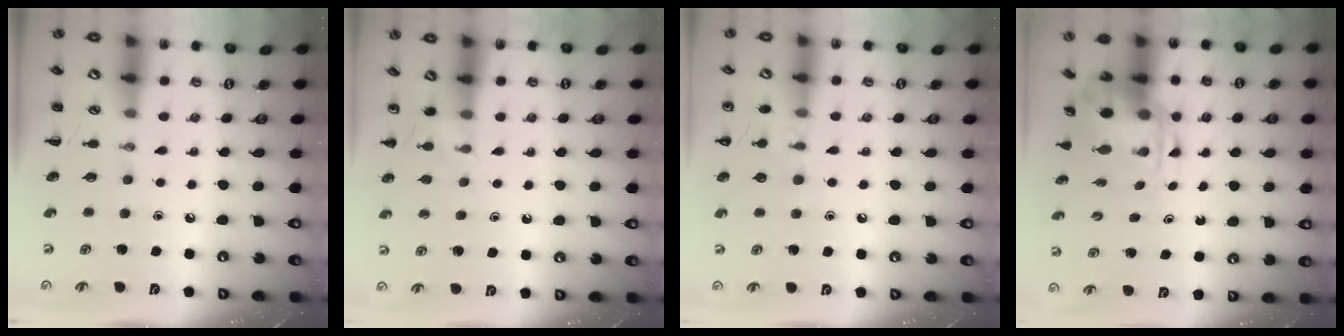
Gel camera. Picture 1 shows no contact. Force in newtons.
{"total": 5.5, "press": 5.1, "slide": 2.0}
{"total": 8.1, "press": 7.8, "slide": 2.1}
{"total": 5.4, "press": 5.2, "slide": 1.3}